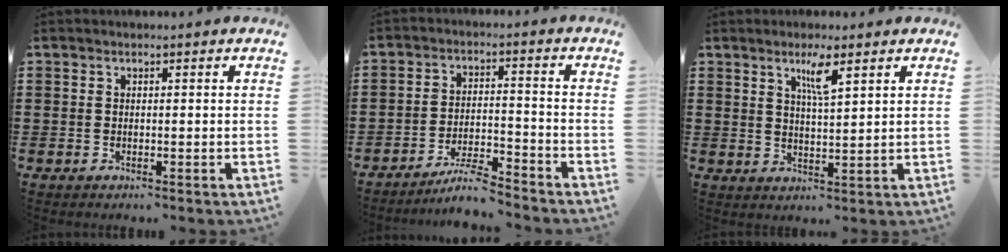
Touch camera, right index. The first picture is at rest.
{"total": 5.8, "force": [-5.3, 0.2, 2.3], "torque": [-0.047, -0.002, -0.103]}
{"total": 4.1, "force": [2.6, 0.5, 3.2], "torque": [-0.062, 0.001, 0.041]}